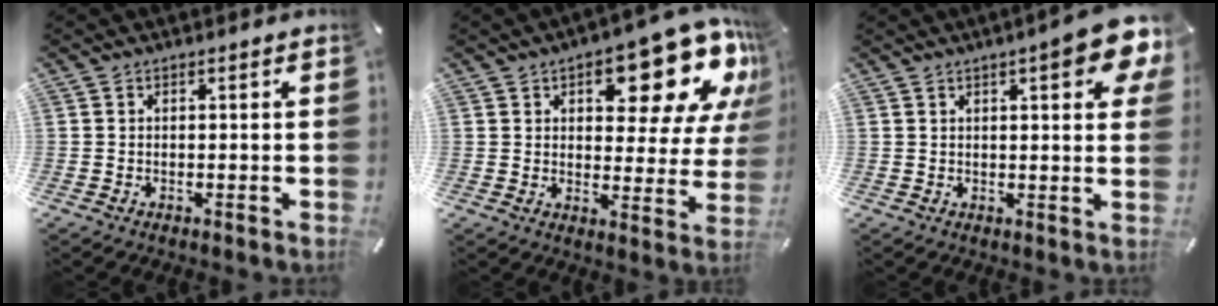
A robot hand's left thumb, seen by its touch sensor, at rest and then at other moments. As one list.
[{"total": 17.7, "force": [10.8, 8.0, 11.6], "torque": [-0.136, -0.080, 0.175]}, {"total": 10.0, "force": [4.9, 2.6, 8.3], "torque": [-0.114, -0.020, 0.078]}]